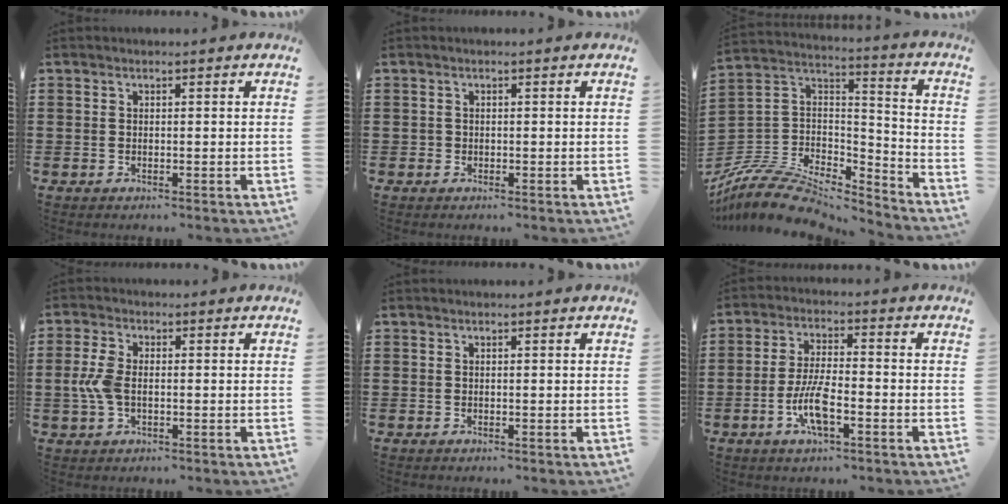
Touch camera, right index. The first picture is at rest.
{"total": 0.6, "force": [-0.2, 0.6, 0.1], "torque": [-0.003, 0.005, -0.006]}
{"total": 9.8, "force": [-8.4, 3.4, 3.7], "torque": [-0.090, 0.012, -0.168]}
{"total": 4.6, "force": [-0.4, 2.6, 3.7], "torque": [-0.100, -0.004, -0.016]}
{"total": 0.0}
{"total": 7.2, "force": [-2.8, 2.1, 6.3], "torque": [-0.143, -0.012, -0.059]}